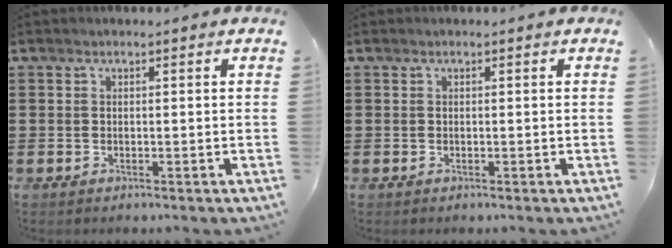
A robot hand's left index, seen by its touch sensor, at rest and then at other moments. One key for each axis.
{"total": 0.0}